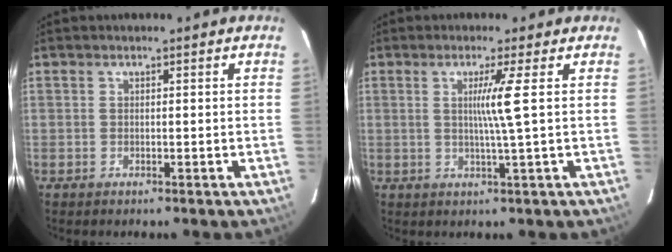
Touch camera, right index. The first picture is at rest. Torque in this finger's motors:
{"motor_torque": [0.10, 0.02, 0.09, 0.08]}